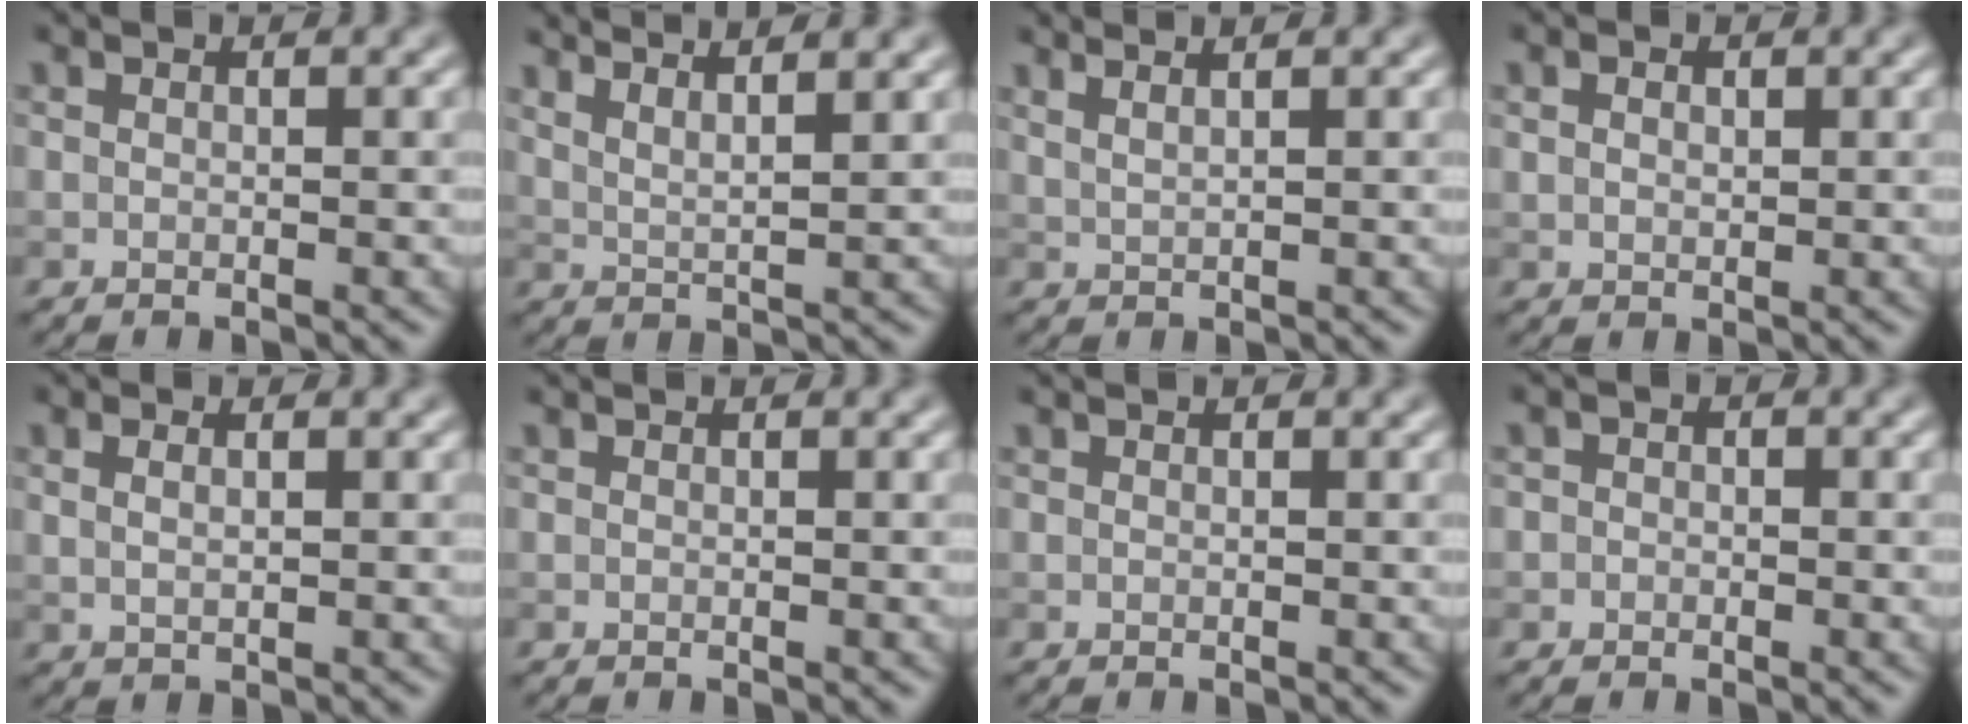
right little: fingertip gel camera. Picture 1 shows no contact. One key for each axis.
{"total": 5.1, "fx": 3.9, "fy": 1.3, "fz": 2.9, "tx": -0.021, "ty": 0.026, "tz": 0.031}
{"total": 2.9, "fx": 1.9, "fy": 1.1, "fz": 1.8, "tx": -0.009, "ty": 0.009, "tz": 0.004}
{"total": 1.4, "fx": 0.5, "fy": 1.0, "fz": 0.9, "tx": -0.018, "ty": 0.002, "tz": 0.012}
{"total": 1.4, "fx": 0.6, "fy": 0.5, "fz": 1.2, "tx": -0.024, "ty": -0.001, "tz": 0.014}
{"total": 0.0}
{"total": 0.0}
{"total": 1.1, "fx": -0.1, "fy": 1.1, "fz": 0.3, "tx": 0.005, "ty": -0.002, "tz": -0.014}